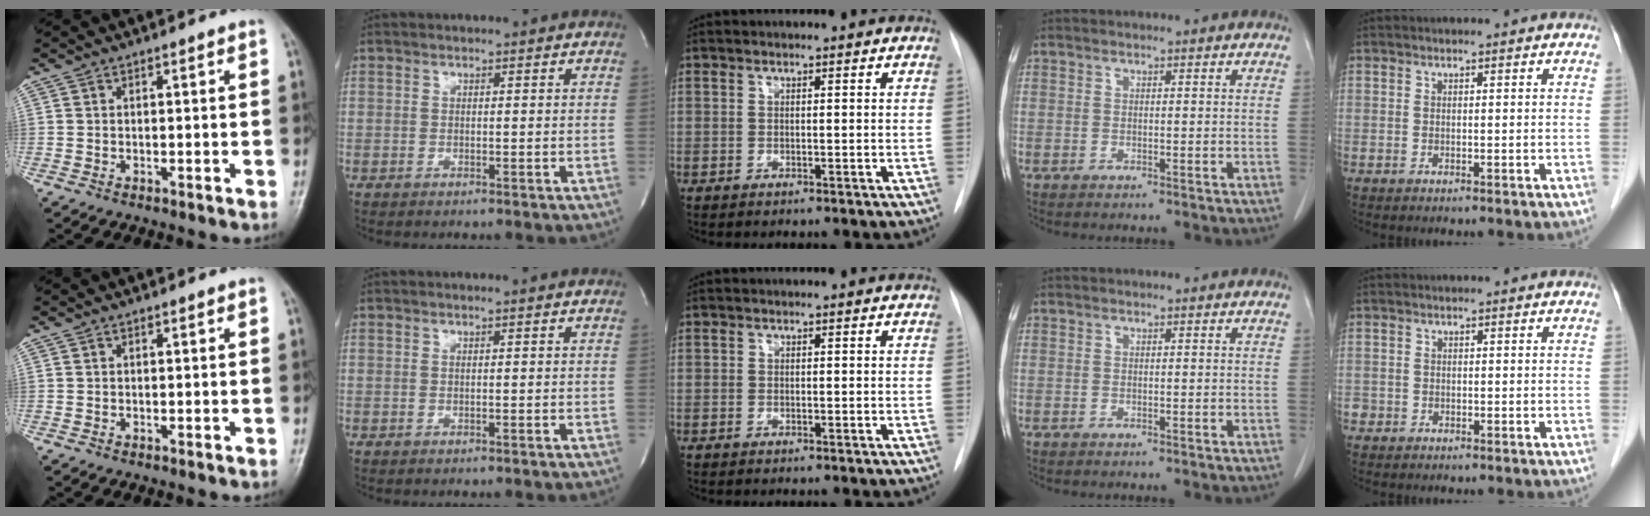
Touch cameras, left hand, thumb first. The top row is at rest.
{"thumb": {"total": 0.6, "force": [0.2, 0.4, 0.4], "torque": [-0.008, 0.003, 0.004]}, "index": {"total": 0.6, "force": [-0.4, -0.1, 0.4], "torque": [-0.003, 0.003, -0.002]}, "little": {"total": 0.9, "force": [-0.5, 0.8, 0.0], "torque": [-0.003, 0.004, -0.010]}}